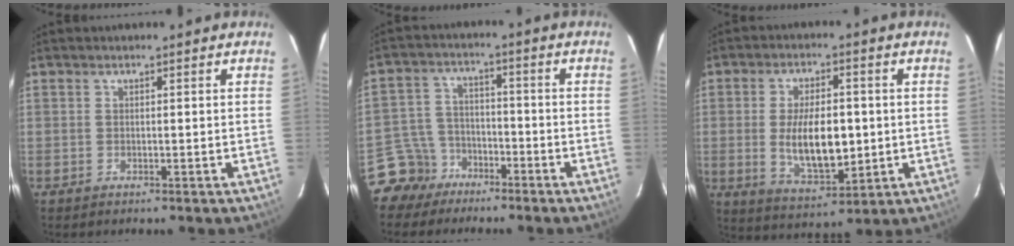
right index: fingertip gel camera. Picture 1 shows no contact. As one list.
[{"total": 7.5, "force": [-5.5, 5.1, 0.3], "torque": [-0.026, 0.025, -0.103]}, {"total": 12.1, "force": [-0.8, 5.5, 10.7], "torque": [-0.200, -0.012, -0.002]}]